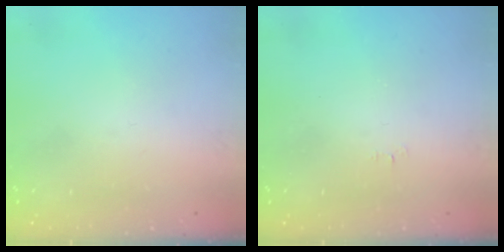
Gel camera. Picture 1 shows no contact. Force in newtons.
{"total": 2.5, "press": 2.5, "slide": 0.3}